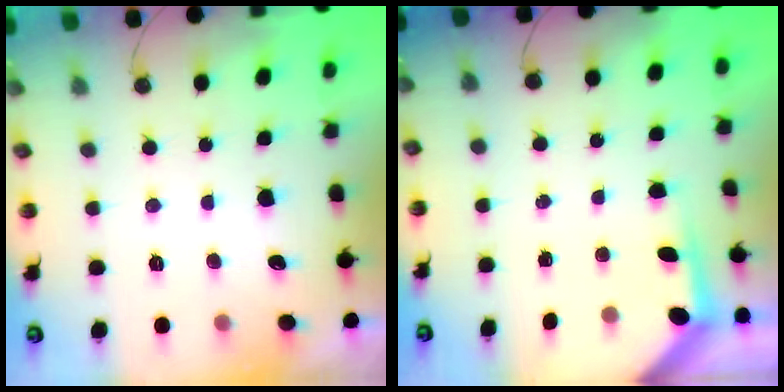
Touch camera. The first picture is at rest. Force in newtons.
{"total": 3.9, "press": 3.9, "slide": 0.4}